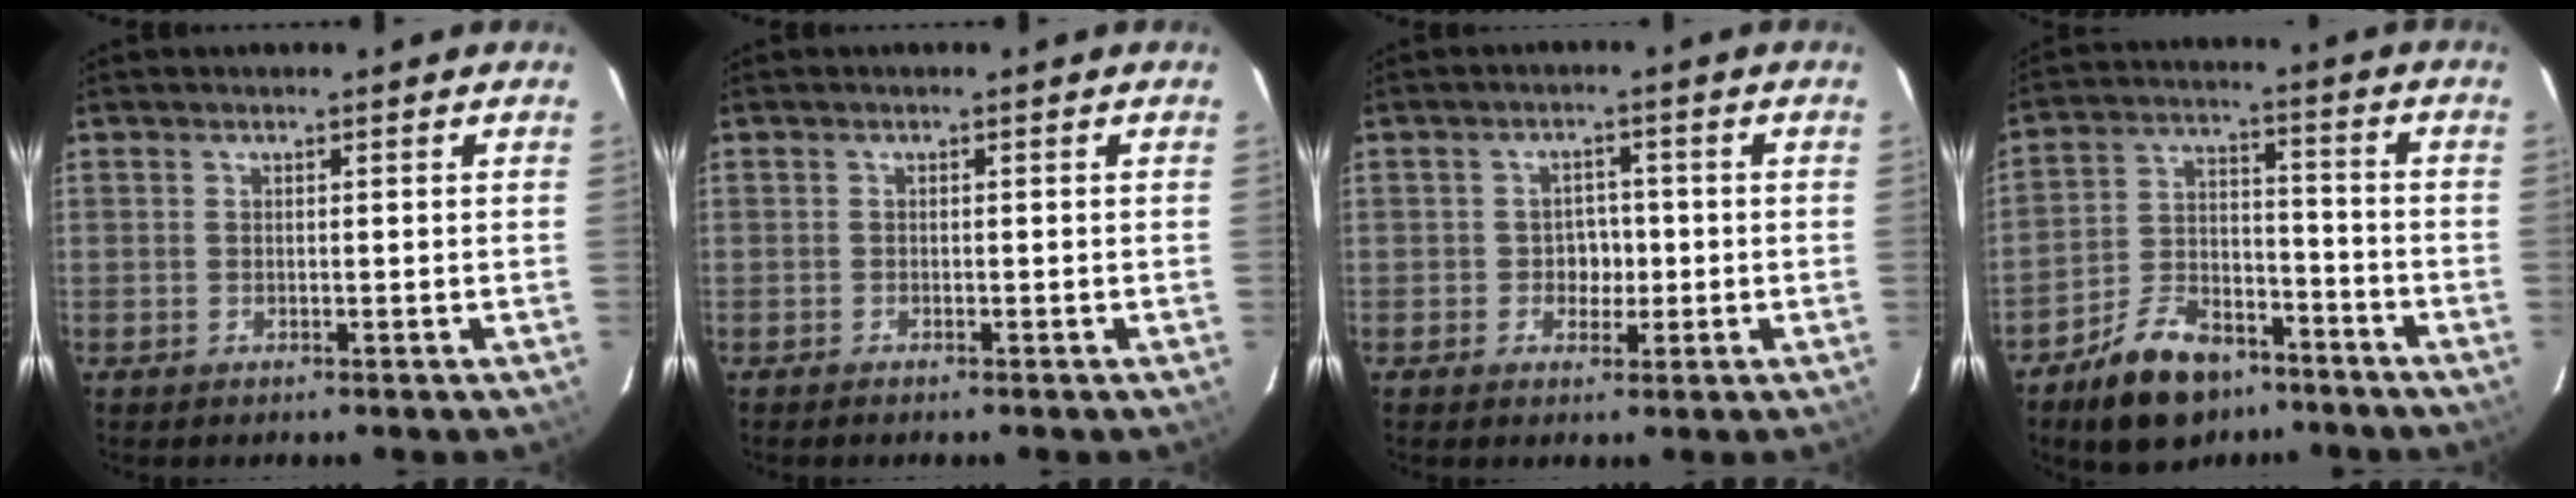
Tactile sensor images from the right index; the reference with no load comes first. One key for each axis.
{"total": 0.7, "fx": -0.6, "fy": 0.2, "fz": 0.2, "tx": -0.007, "ty": -0.001, "tz": -0.012}
{"total": 3.3, "fx": -0.7, "fy": 3.0, "fz": 1.3, "tx": -0.019, "ty": 0.013, "tz": -0.009}
{"total": 13.7, "fx": -9.6, "fy": 7.5, "fz": 6.3, "tx": -0.135, "ty": 0.022, "tz": -0.151}